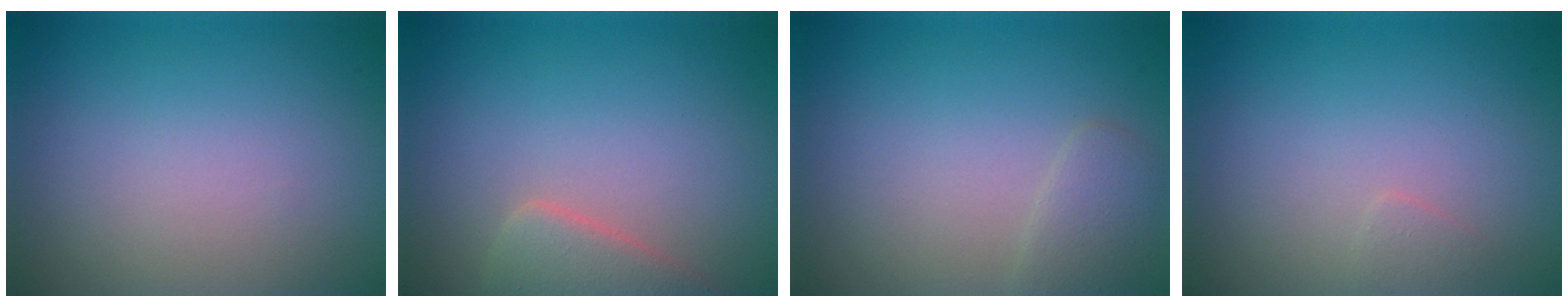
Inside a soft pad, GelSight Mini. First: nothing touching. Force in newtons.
{"total": 3.3, "press": 3.3, "slide": 0.2}
{"total": 1.7, "press": 1.7, "slide": 0.0}
{"total": 0.7, "press": 0.7, "slide": 0.0}